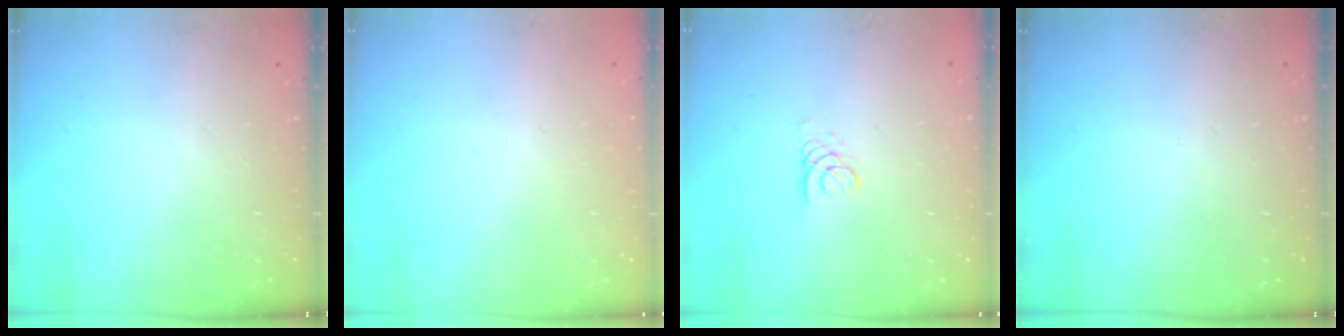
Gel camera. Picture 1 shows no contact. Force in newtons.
{"total": 1.8, "press": 1.6, "slide": 0.6}
{"total": 2.6, "press": 2.6, "slide": 0.2}
{"total": 0.0}